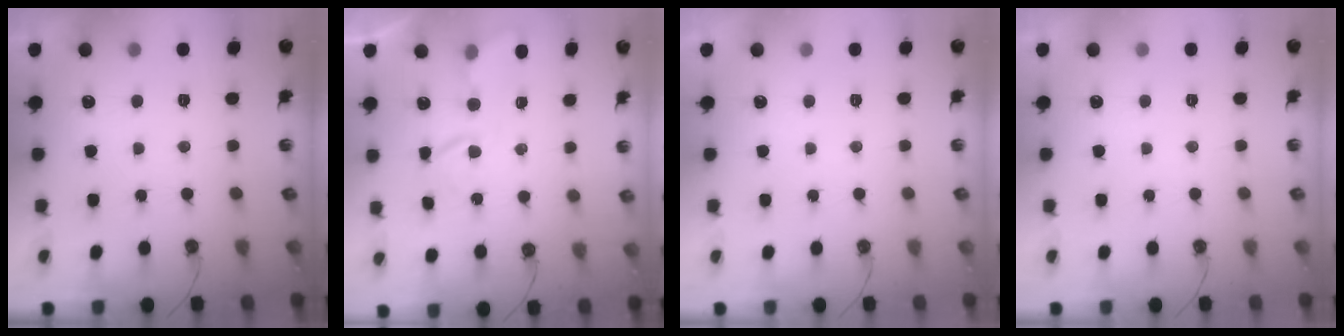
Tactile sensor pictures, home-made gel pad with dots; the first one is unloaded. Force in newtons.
{"total": 4.5, "press": 4.5, "slide": 0.3}
{"total": 0.0}
{"total": 0.0}